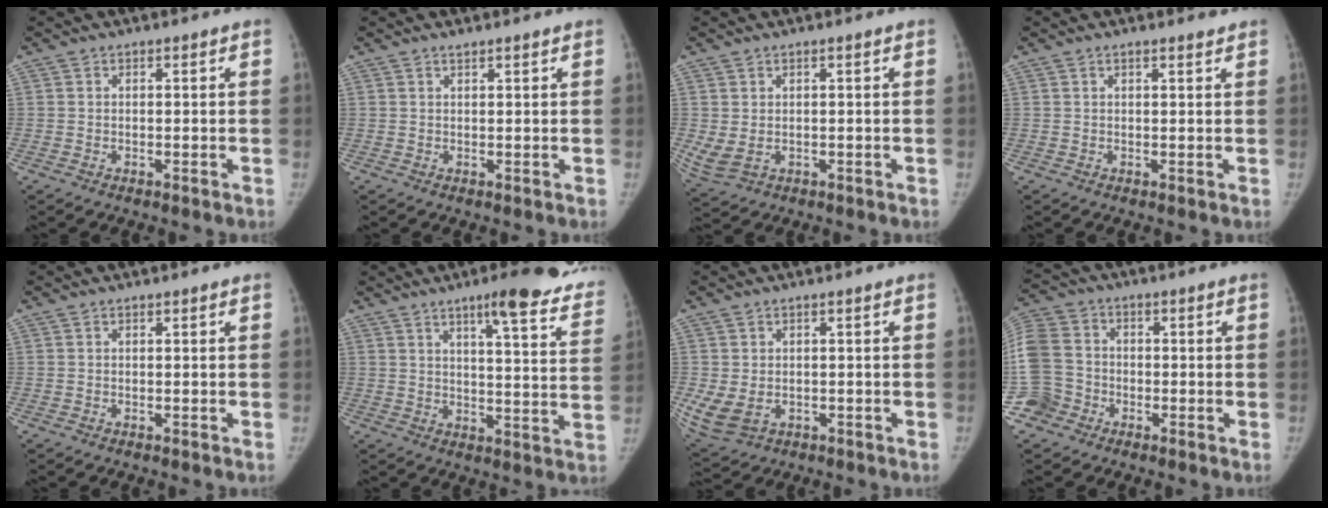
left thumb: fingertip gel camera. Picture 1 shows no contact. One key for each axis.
{"total": 1.0, "fx": 0.8, "fy": 0.2, "fz": 0.5, "tx": -0.007, "ty": -0.003, "tz": 0.015}
{"total": 4.7, "fx": 0.0, "fy": 2.8, "fz": 3.8, "tx": -0.088, "ty": -0.003, "tz": 0.013}
{"total": 1.4, "fx": 1.1, "fy": 0.2, "fz": 0.7, "tx": -0.009, "ty": -0.003, "tz": 0.017}
{"total": 0.0}
{"total": 19.6, "fx": 14.6, "fy": 3.4, "fz": 12.6, "tx": -0.128, "ty": -0.067, "tz": 0.172}
{"total": 7.3, "fx": -1.1, "fy": 5.2, "fz": 5.0, "tx": -0.111, "ty": -0.007, "tz": -0.003}
{"total": 15.0, "fx": -3.0, "fy": 13.4, "fz": 6.1, "tx": -0.162, "ty": 0.037, "tz": -0.056}